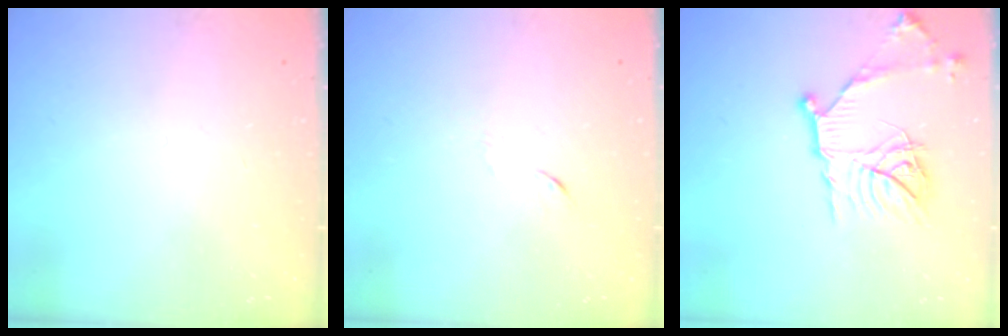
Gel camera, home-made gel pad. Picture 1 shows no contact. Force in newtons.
{"total": 4.0, "press": 4.0, "slide": 0.6}
{"total": 16.2, "press": 16.2, "slide": 0.4}